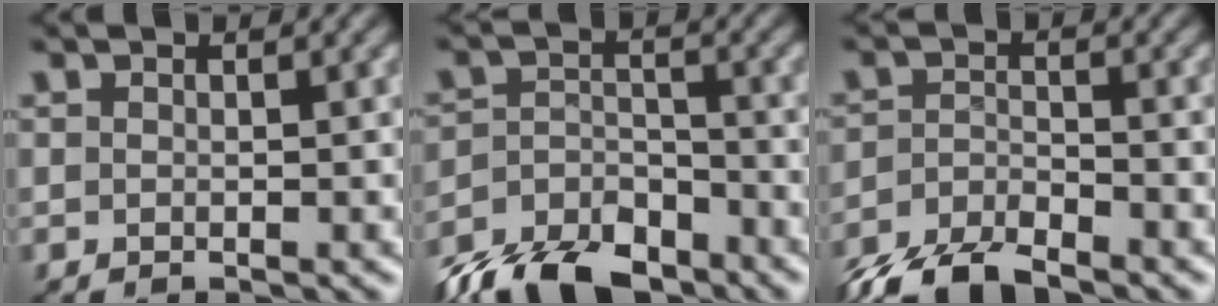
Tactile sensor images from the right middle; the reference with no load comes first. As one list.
[{"total": 9.1, "force": [-7.9, 3.4, 3.1], "torque": [-0.049, -0.017, -0.140]}, {"total": 6.0, "force": [-5.1, 1.6, 2.7], "torque": [-0.050, -0.008, -0.101]}]